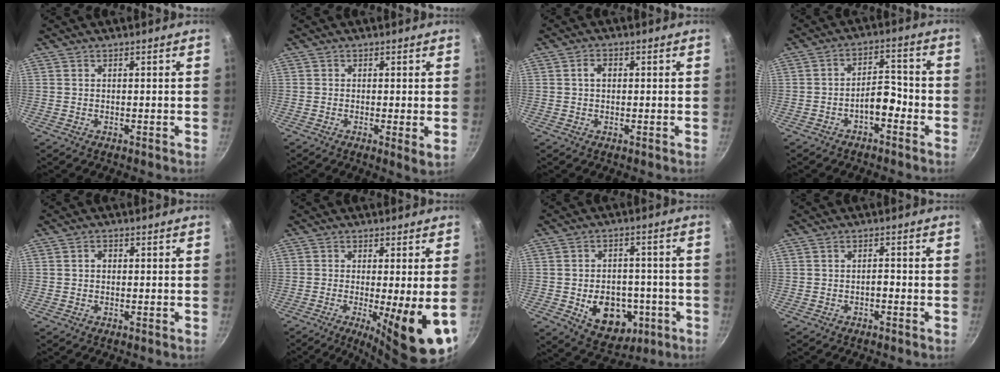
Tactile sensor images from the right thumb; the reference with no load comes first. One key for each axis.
{"total": 2.6, "fx": 0.0, "fy": 0.6, "fz": 2.6, "tx": -0.039, "ty": -0.013, "tz": -0.004}
{"total": 2.3, "fx": 0.3, "fy": 1.7, "fz": 1.6, "tx": -0.018, "ty": 0.004, "tz": 0.003}
{"total": 5.4, "fx": -2.7, "fy": 2.6, "fz": 3.9, "tx": -0.043, "ty": 0.038, "tz": -0.045}
{"total": 1.5, "fx": 0.1, "fy": 1.3, "fz": 0.9, "tx": -0.011, "ty": 0.004, "tz": -0.002}
{"total": 13.0, "fx": -3.0, "fy": 2.3, "fz": 12.5, "tx": -0.176, "ty": -0.012, "tz": -0.037}
{"total": 13.5, "fx": -3.6, "fy": 9.9, "fz": 8.4, "tx": -0.083, "ty": 0.014, "tz": -0.035}
{"total": 1.3, "fx": -0.7, "fy": 0.6, "fz": 1.0, "tx": -0.010, "ty": 0.011, "tz": -0.012}